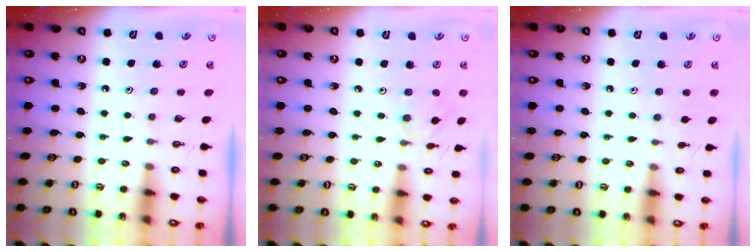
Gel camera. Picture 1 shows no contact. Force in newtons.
{"total": 2.9, "press": 2.9, "slide": 0.2}
{"total": 3.3, "press": 3.2, "slide": 0.7}